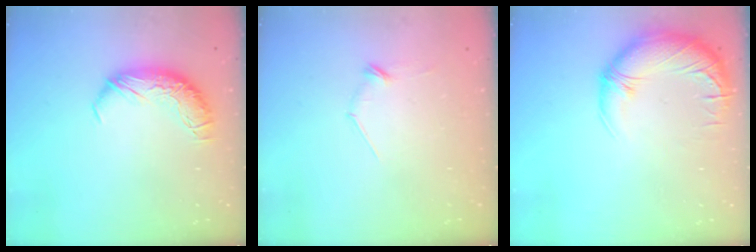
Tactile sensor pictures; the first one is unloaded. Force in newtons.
{"total": 7.6, "press": 7.6, "slide": 0.8}
{"total": 3.2, "press": 0.4, "slide": 3.2}